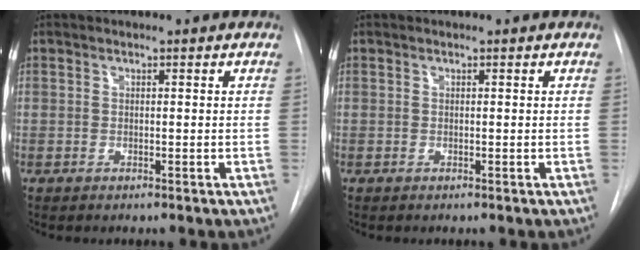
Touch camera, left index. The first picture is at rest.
{"total": 0.0}